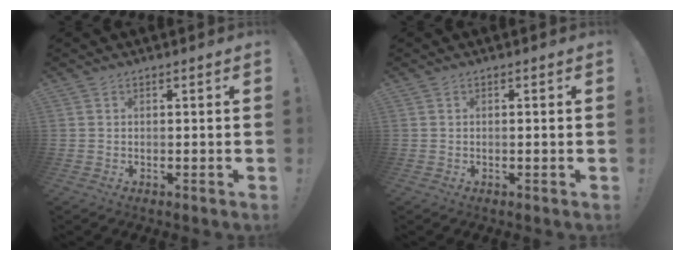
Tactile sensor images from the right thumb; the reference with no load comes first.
{"total": 0.6, "force": [-0.1, 0.0, 0.6], "torque": [-0.006, -0.003, -0.003]}